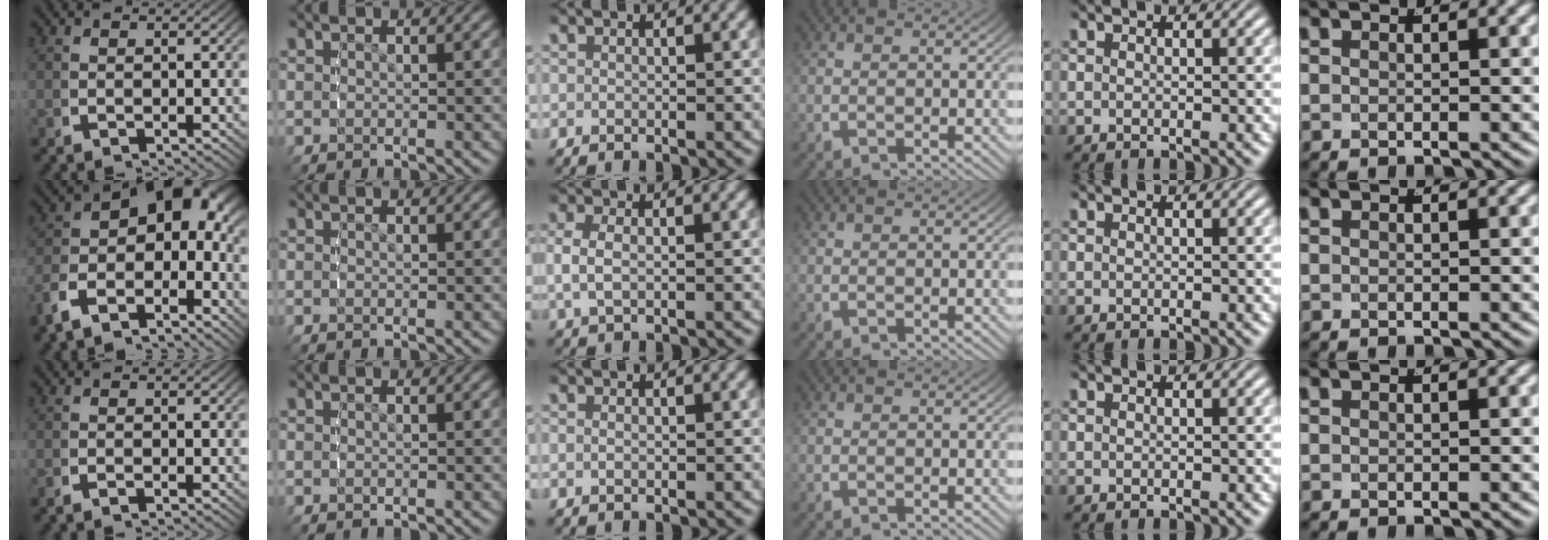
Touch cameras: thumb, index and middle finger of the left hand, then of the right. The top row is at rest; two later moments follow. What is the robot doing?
{"motion": "lift_and_place", "object": "bandage"}